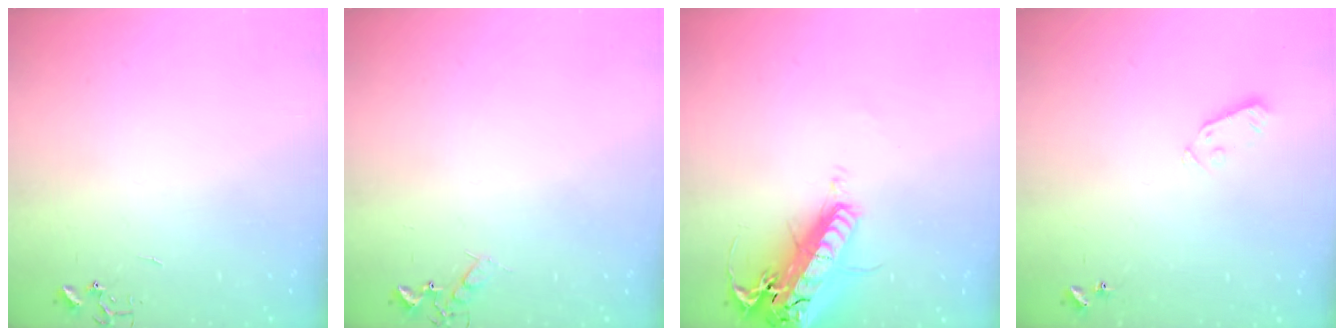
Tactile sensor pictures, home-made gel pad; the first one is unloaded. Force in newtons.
{"total": 5.8, "press": 5.7, "slide": 0.6}
{"total": 26.2, "press": 25.6, "slide": 5.5}
{"total": 3.8, "press": 3.7, "slide": 0.8}